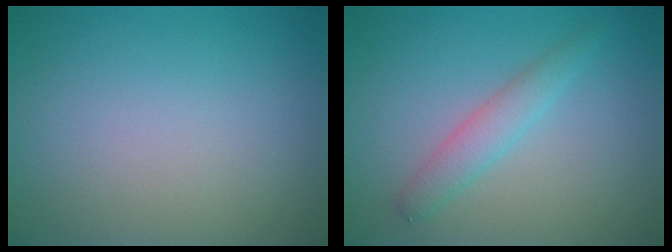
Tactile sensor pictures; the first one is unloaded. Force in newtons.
{"total": 2.3, "press": 2.3, "slide": 0.1}